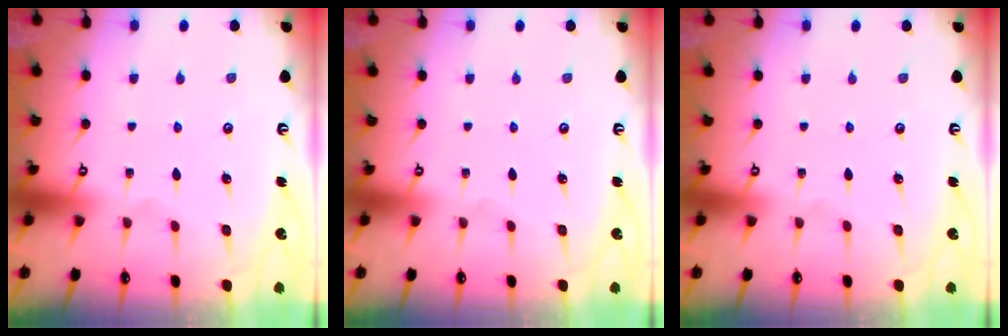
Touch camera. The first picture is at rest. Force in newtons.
{"total": 0.0}
{"total": 0.0}